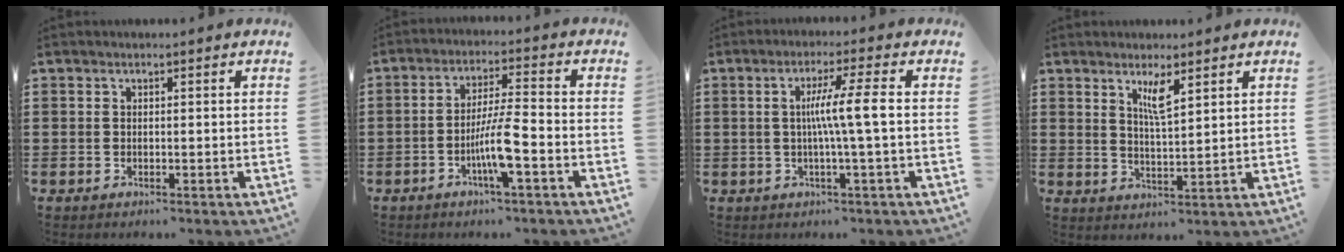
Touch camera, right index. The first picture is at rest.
{"total": 6.8, "force": [-2.9, 0.5, 6.1], "torque": [-0.122, -0.007, -0.058]}
{"total": 6.4, "force": [-0.1, -0.6, 6.4], "torque": [-0.118, -0.005, -0.009]}
{"total": 3.9, "force": [2.3, 0.6, 3.1], "torque": [-0.058, -0.001, 0.037]}